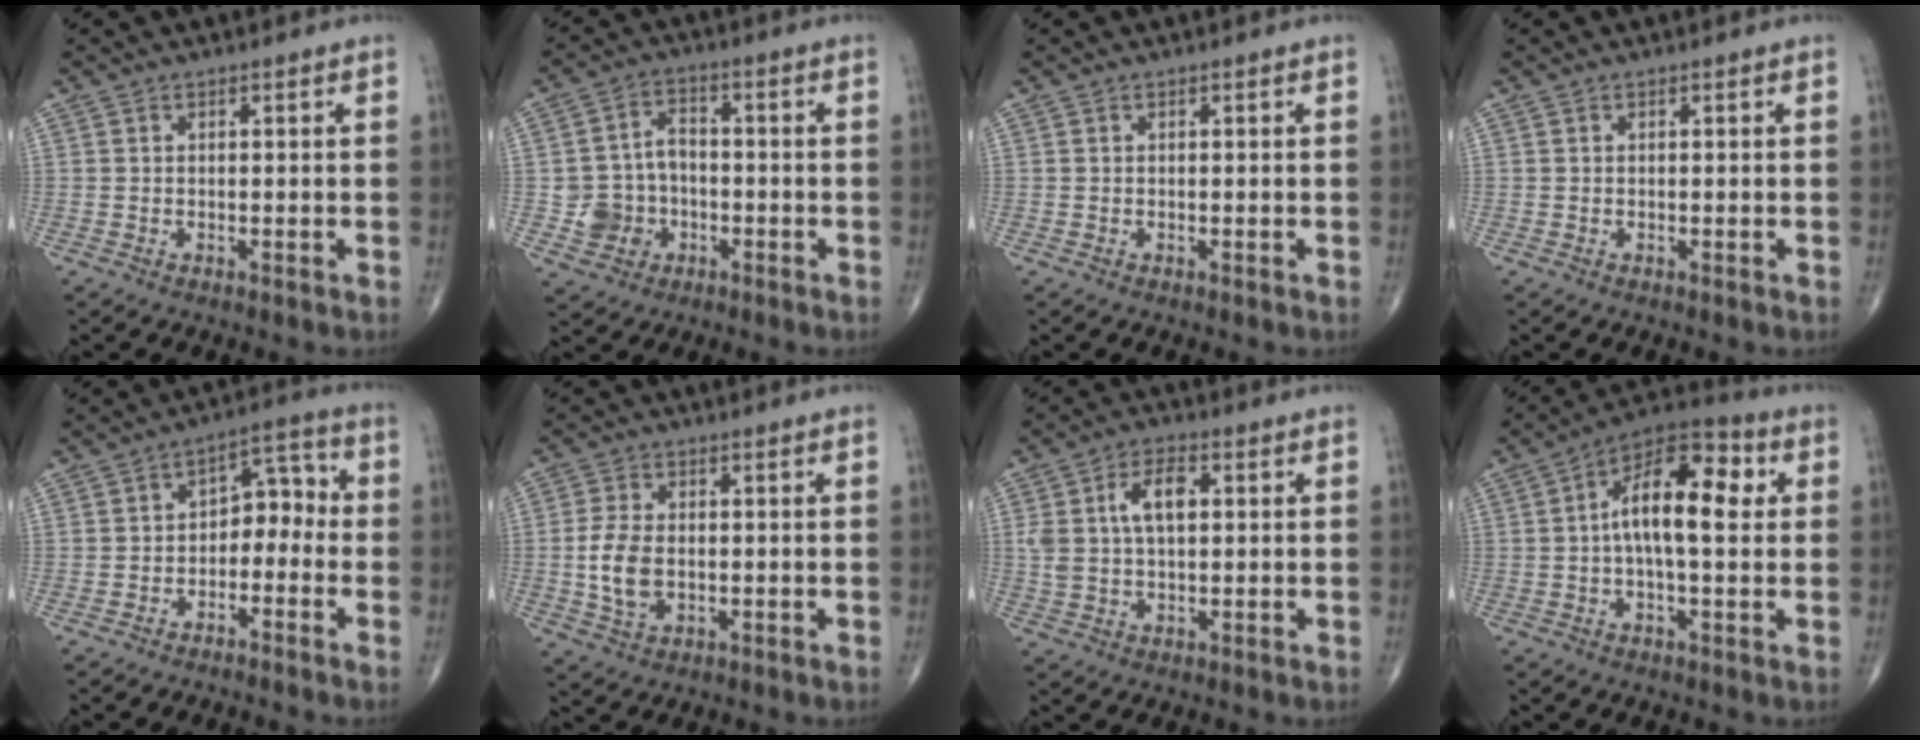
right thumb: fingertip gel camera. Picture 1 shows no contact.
{"total": 7.8, "force": [-2.3, 6.8, 3.0], "torque": [-0.028, 0.025, -0.039]}
{"total": 0.0}
{"total": 0.0}
{"total": 7.3, "force": [-2.2, 4.8, 5.1], "torque": [-0.041, 0.046, -0.047]}
{"total": 7.2, "force": [-0.5, 4.5, 5.6], "torque": [-0.113, -0.001, -0.007]}
{"total": 8.4, "force": [1.8, 4.5, 6.8], "torque": [-0.125, 0.013, 0.035]}
{"total": 14.6, "force": [2.0, 6.3, 13.0], "torque": [-0.203, 0.033, 0.020]}